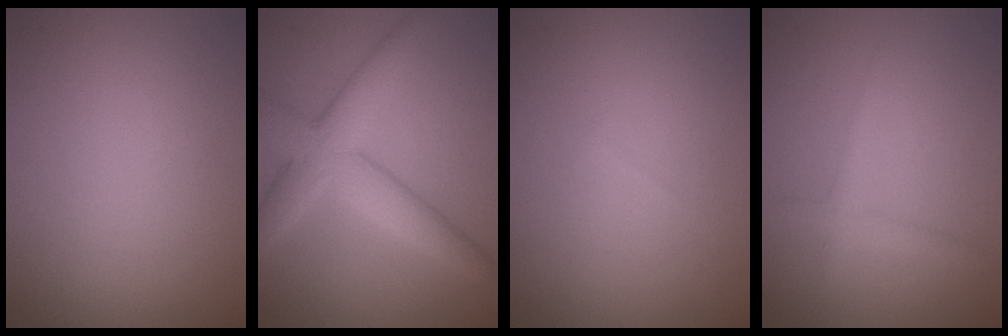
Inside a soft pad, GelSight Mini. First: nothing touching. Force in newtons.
{"total": 5.8, "press": 5.8, "slide": 0.2}
{"total": 0.0}
{"total": 1.5, "press": 1.5, "slide": 0.1}